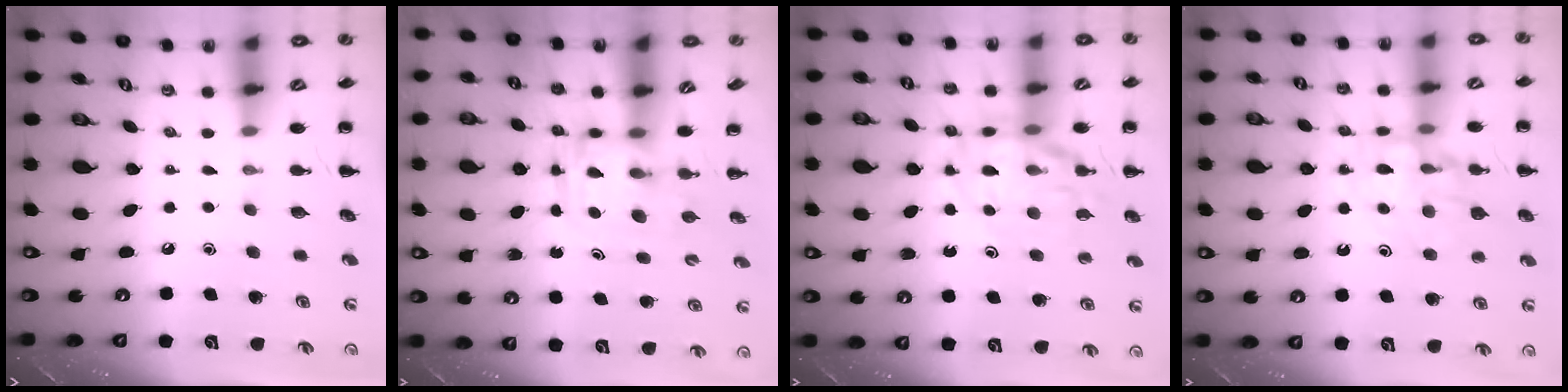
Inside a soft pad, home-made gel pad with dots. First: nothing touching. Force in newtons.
{"total": 3.0, "press": 3.0, "slide": 0.3}
{"total": 15.1, "press": 14.7, "slide": 3.3}
{"total": 13.9, "press": 13.7, "slide": 2.5}